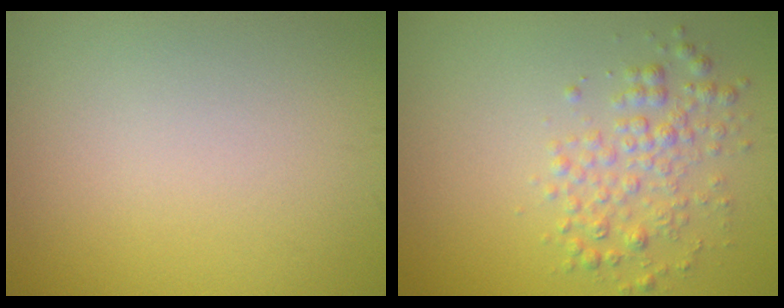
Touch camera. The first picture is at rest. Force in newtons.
{"total": 2.9, "press": 2.9, "slide": 0.0}